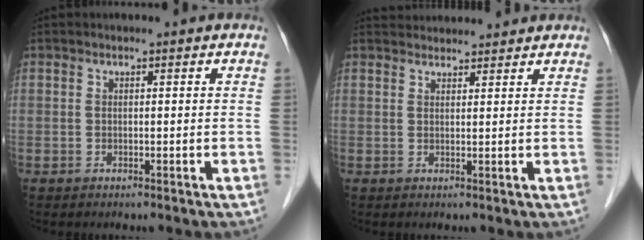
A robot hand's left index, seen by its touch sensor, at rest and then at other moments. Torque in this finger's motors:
{"motor_torque": [-0.71, -0.92, 0.02, 0.01]}